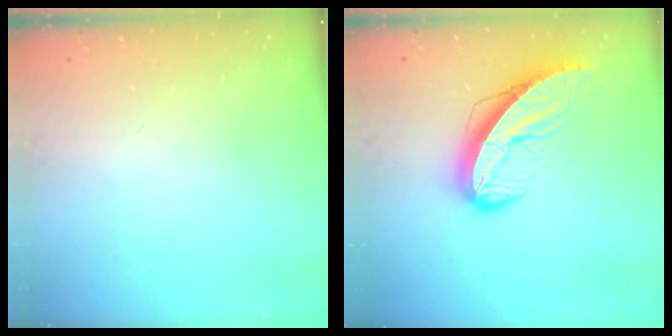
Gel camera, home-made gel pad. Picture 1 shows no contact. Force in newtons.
{"total": 13.2, "press": 13.1, "slide": 1.0}